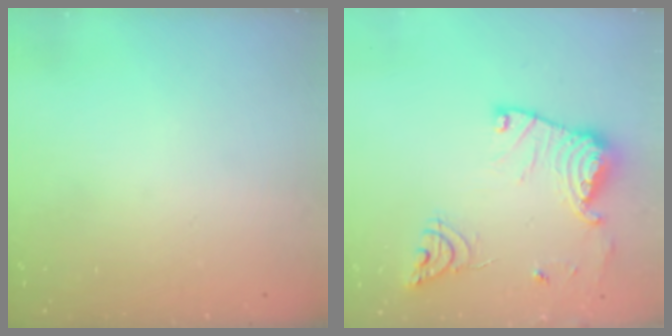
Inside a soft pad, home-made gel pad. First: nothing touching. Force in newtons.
{"total": 17.8, "press": 17.8, "slide": 1.6}